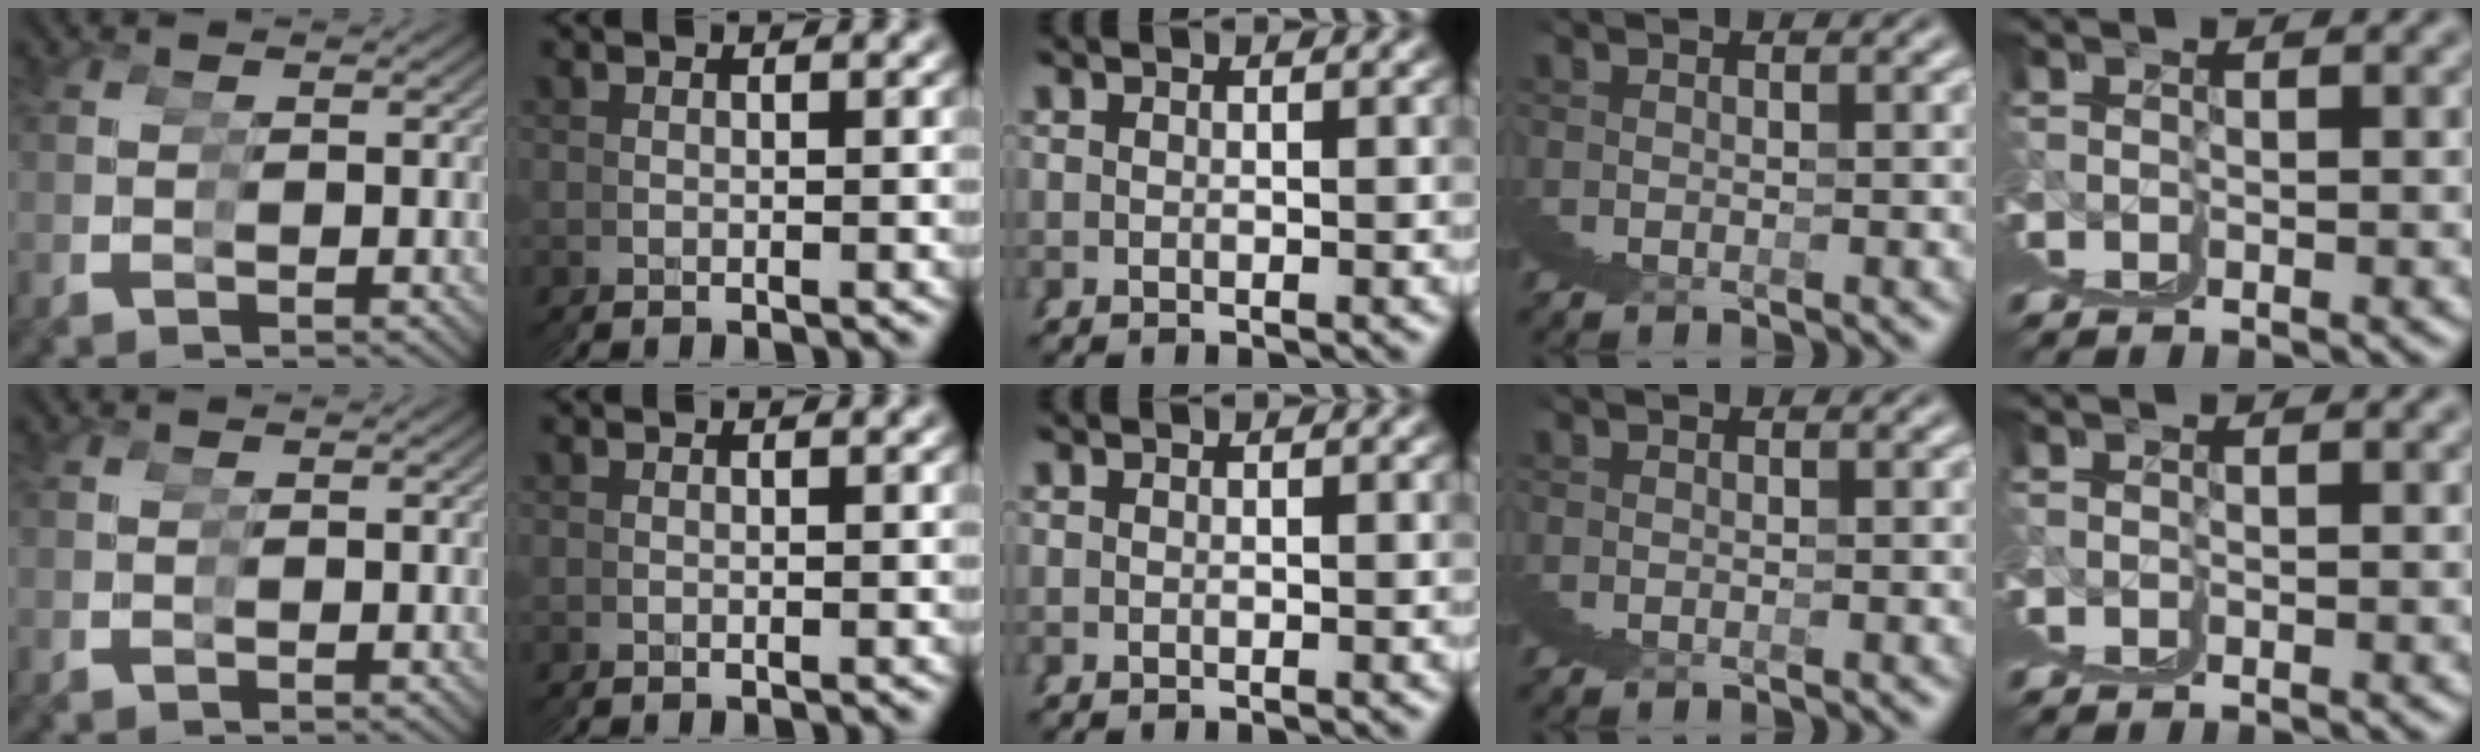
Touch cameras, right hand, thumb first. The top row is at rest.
{}